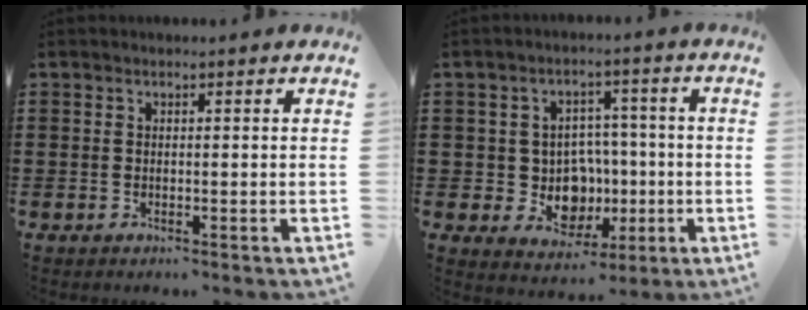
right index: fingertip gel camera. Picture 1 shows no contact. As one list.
[{"total": 7.4, "force": [-0.5, 6.7, 3.2], "torque": [-0.057, 0.004, -0.001]}]